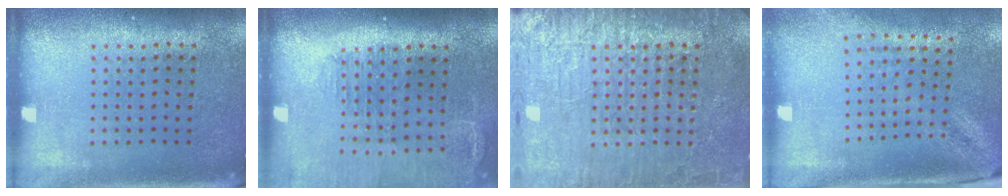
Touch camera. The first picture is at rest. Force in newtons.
{"total": 1.4, "press": 1.4, "slide": 0.1}
{"total": 7.2, "press": 7.2, "slide": 1.1}
{"total": 1.9, "press": 1.5, "slide": 1.2}